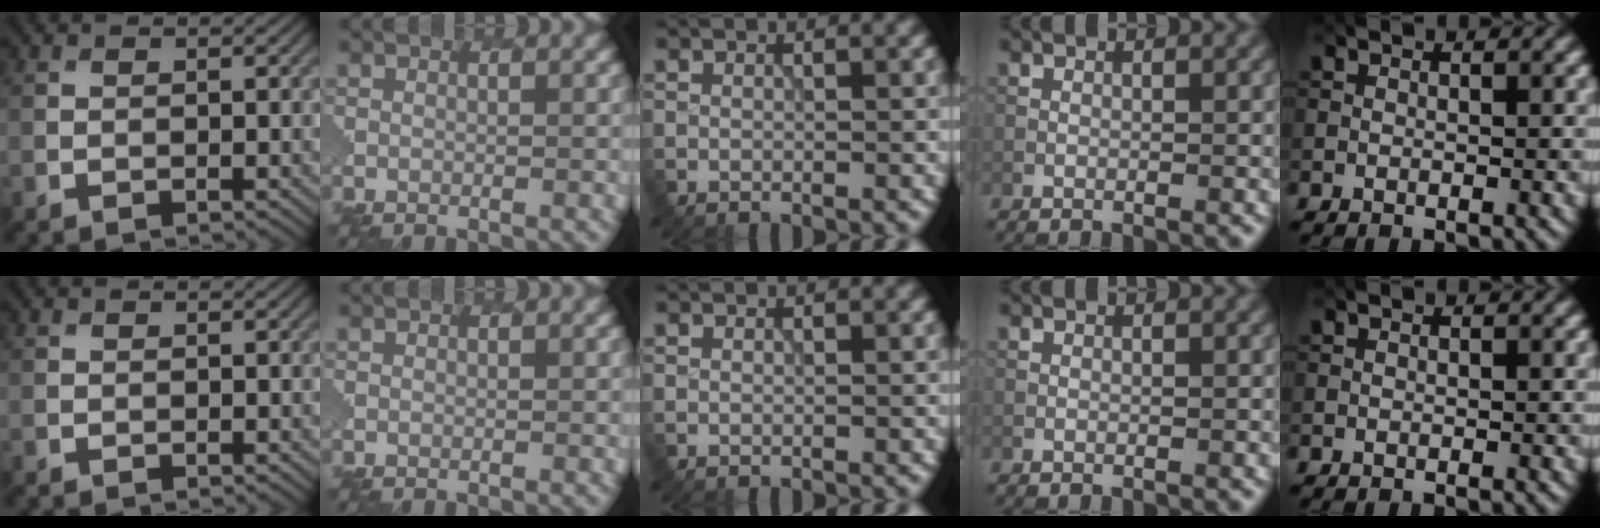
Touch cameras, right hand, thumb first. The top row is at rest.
{"thumb": {"total": 0.5, "force": [0.1, 0.5, -0.1], "torque": [0.003, 0.000, 0.002]}}